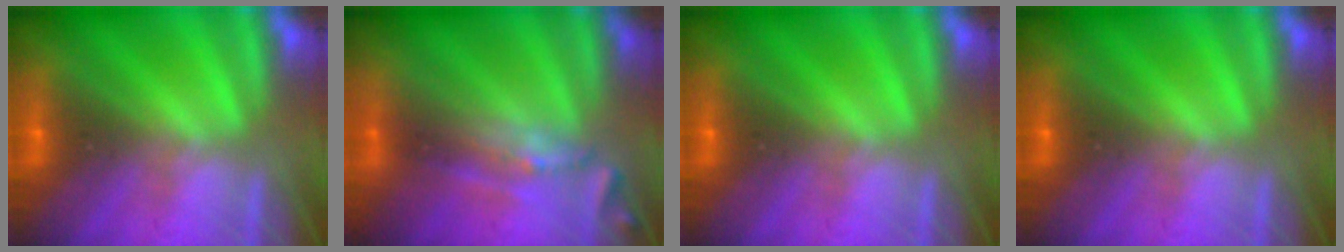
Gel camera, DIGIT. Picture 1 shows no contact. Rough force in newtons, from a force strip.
{"total": 2.5}
{"total": 0.0}
{"total": 0.0}